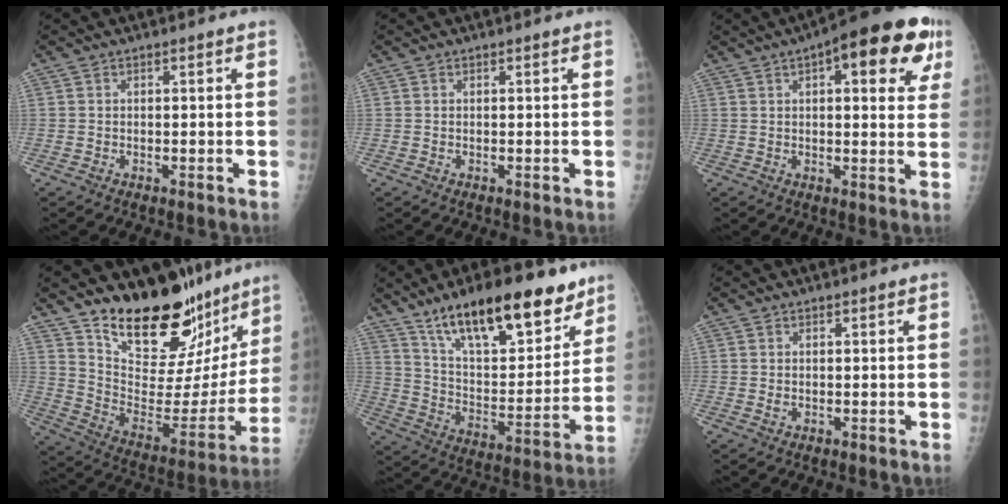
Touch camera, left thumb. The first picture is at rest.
{"total": 0.0}
{"total": 17.1, "force": [7.2, 6.4, 14.1], "torque": [-0.152, 0.002, 0.084]}
{"total": 25.3, "force": [20.2, 10.5, 11.0], "torque": [-0.124, -0.128, 0.308]}
{"total": 23.8, "force": [16.0, 8.7, 15.3], "torque": [-0.198, -0.059, 0.267]}
{"total": 0.8, "force": [0.3, 0.5, 0.5], "torque": [-0.004, -0.002, 0.006]}